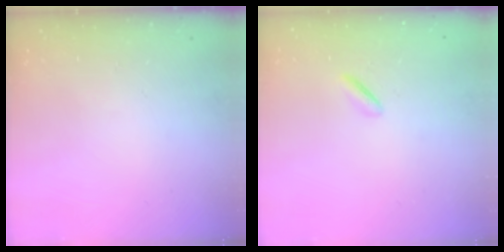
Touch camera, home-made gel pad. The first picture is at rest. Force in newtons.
{"total": 0.5, "press": 0.0, "slide": 0.5}